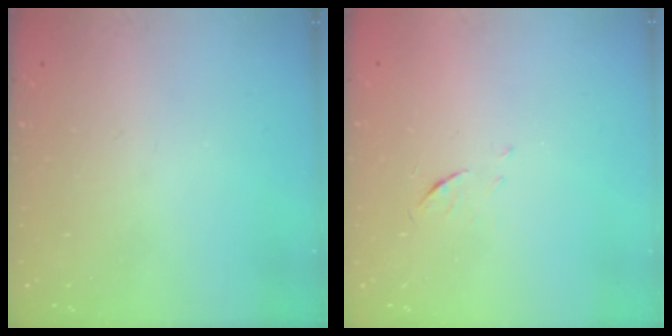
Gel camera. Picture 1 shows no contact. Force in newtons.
{"total": 5.0, "press": 4.9, "slide": 0.4}